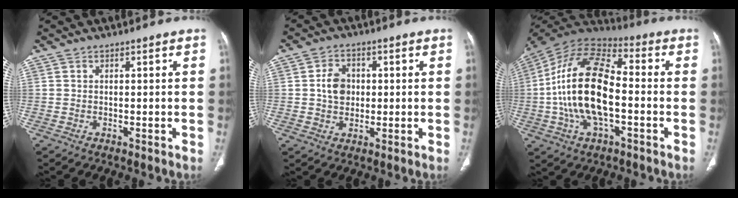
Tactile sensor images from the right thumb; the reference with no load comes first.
{"total": 5.7, "force": [0.5, 4.6, 3.4], "torque": [-0.043, 0.004, 0.006]}
{"total": 20.4, "force": [-2.3, 10.1, 17.5], "torque": [-0.340, 0.032, -0.045]}